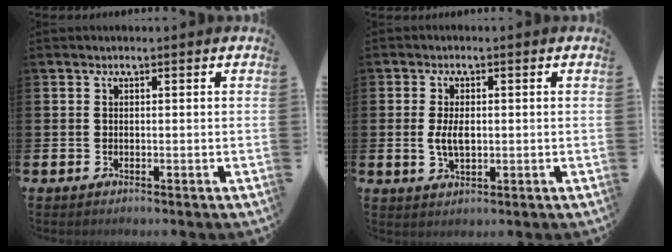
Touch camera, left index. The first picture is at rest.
{"total": 3.6, "force": [0.1, 1.9, 3.1], "torque": [-0.047, 0.001, -0.002]}